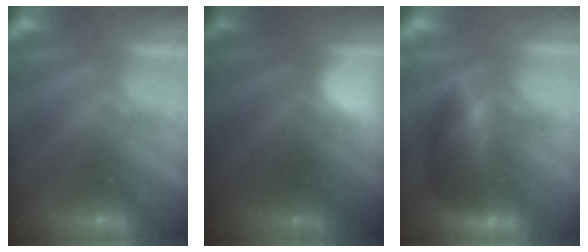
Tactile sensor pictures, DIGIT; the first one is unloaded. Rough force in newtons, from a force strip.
{"total": 2.6}
{"total": 7.5}